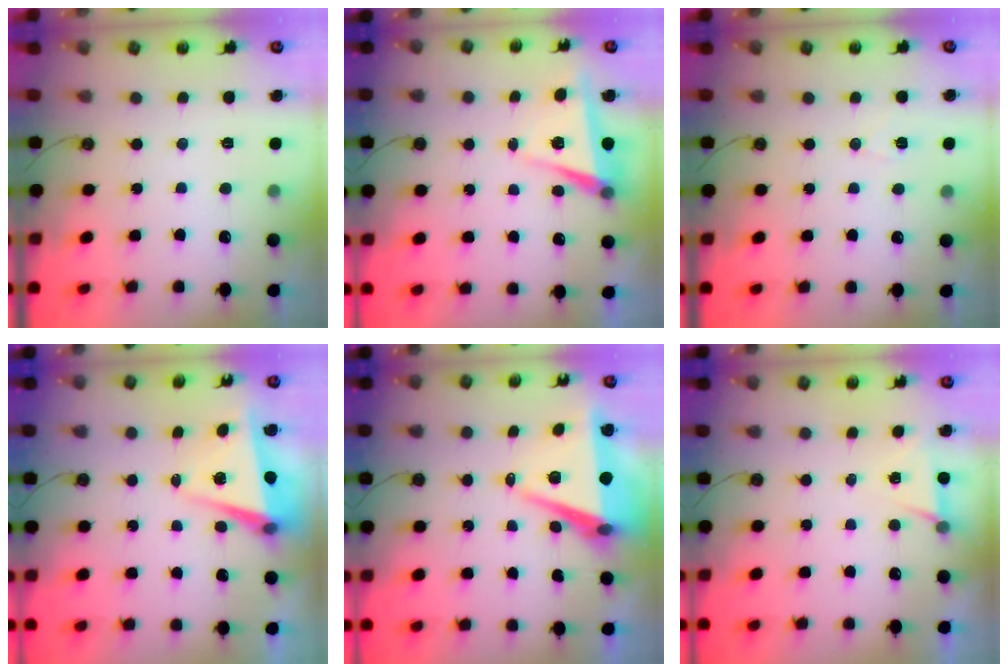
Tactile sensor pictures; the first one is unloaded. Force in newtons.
{"total": 6.8, "press": 5.8, "slide": 3.7}
{"total": 5.3, "press": 4.8, "slide": 2.3}
{"total": 5.1, "press": 5.0, "slide": 1.4}
{"total": 8.7, "press": 7.5, "slide": 4.3}
{"total": 4.7, "press": 1.6, "slide": 4.4}